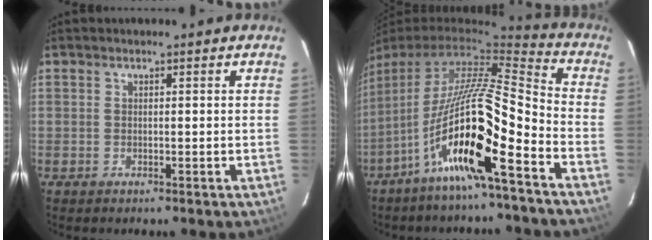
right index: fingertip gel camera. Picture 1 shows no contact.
{"total": 15.7, "force": [-8.5, 0.5, 13.2], "torque": [-0.222, -0.026, -0.161]}